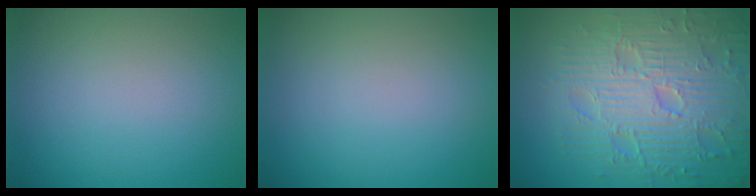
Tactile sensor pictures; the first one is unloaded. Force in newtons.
{"total": 0.0}
{"total": 9.4, "press": 6.8, "slide": 6.4}